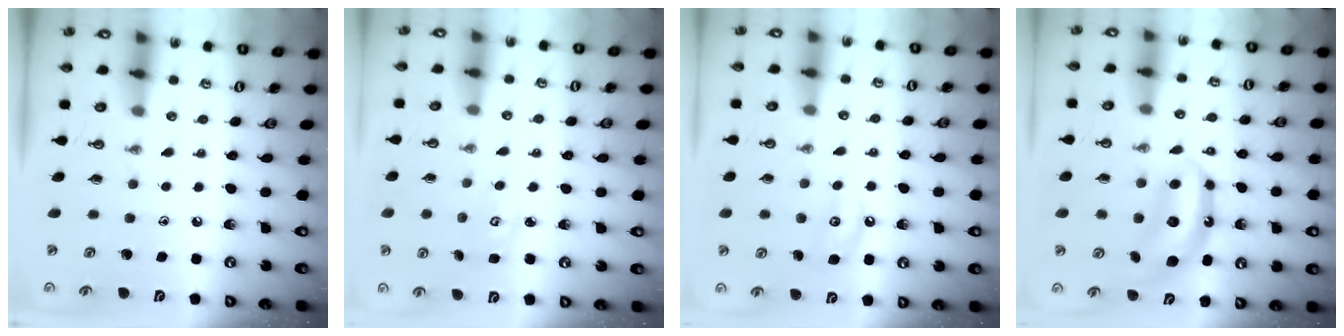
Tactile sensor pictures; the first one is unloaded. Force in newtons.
{"total": 2.7, "press": 2.7, "slide": 0.3}
{"total": 4.8, "press": 4.8, "slide": 0.2}
{"total": 7.1, "press": 7.1, "slide": 0.5}